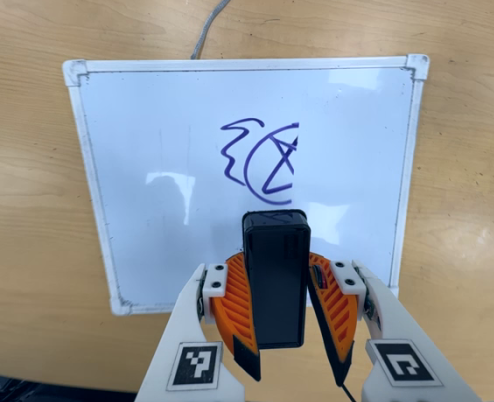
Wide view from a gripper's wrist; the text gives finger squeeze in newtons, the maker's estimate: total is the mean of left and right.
{"total": 10.5, "left": 10.9, "right": 10.1}